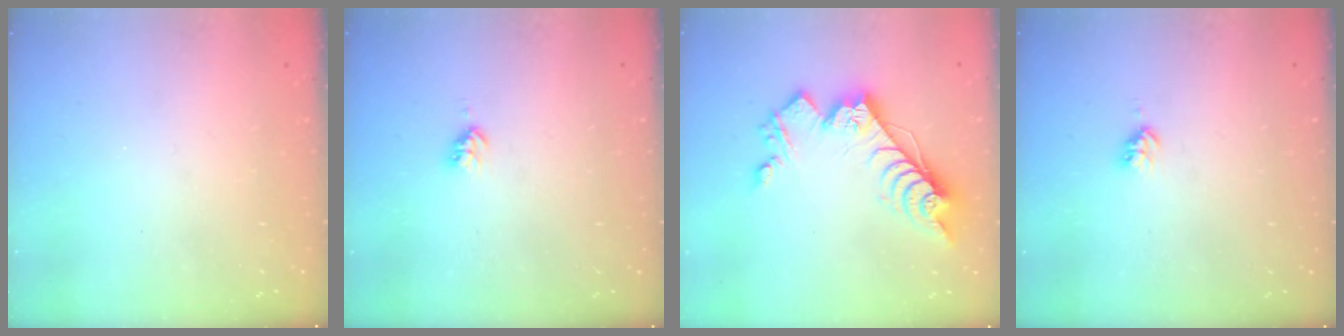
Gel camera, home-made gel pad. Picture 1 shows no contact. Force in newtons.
{"total": 2.8, "press": 2.8, "slide": 0.2}
{"total": 16.7, "press": 16.7, "slide": 0.3}
{"total": 2.8, "press": 2.8, "slide": 0.2}